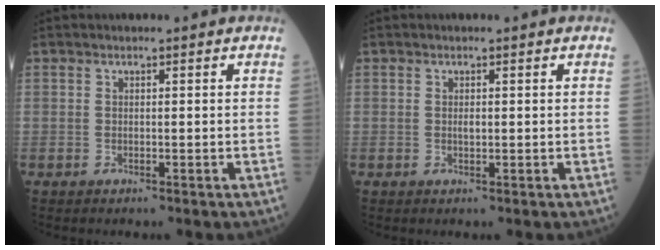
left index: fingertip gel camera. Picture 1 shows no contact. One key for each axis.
{"total": 0.8, "fx": 0.1, "fy": 0.3, "fz": 0.7, "tx": -0.016, "ty": -0.001, "tz": 0.003}